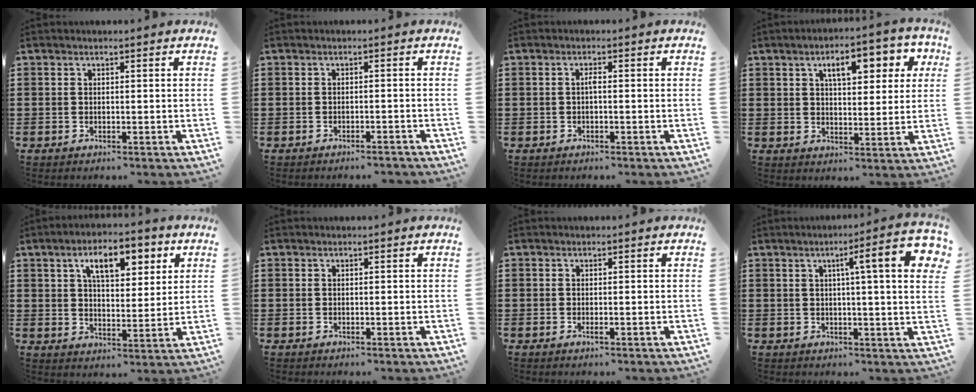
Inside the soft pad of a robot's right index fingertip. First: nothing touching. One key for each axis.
{"total": 1.2, "fx": -1.2, "fy": 0.0, "fz": 0.3, "tx": -0.008, "ty": 0.001, "tz": -0.024}
{"total": 1.1, "fx": -0.2, "fy": 0.2, "fz": 1.1, "tx": -0.022, "ty": -0.001, "tz": -0.004}
{"total": 7.9, "fx": 3.7, "fy": 3.3, "fz": 6.2, "tx": -0.102, "ty": 0.001, "tz": 0.055}
{"total": 8.1, "fx": 4.2, "fy": 3.3, "fz": 6.1, "tx": -0.110, "ty": 0.004, "tz": 0.065}
{"total": 0.0}
{"total": 0.5, "fx": -0.1, "fy": 0.0, "fz": 0.5, "tx": -0.009, "ty": -0.004, "tz": -0.002}
{"total": 9.2, "fx": 2.9, "fy": 0.8, "fz": 8.8, "tx": -0.135, "ty": -0.006, "tz": 0.038}